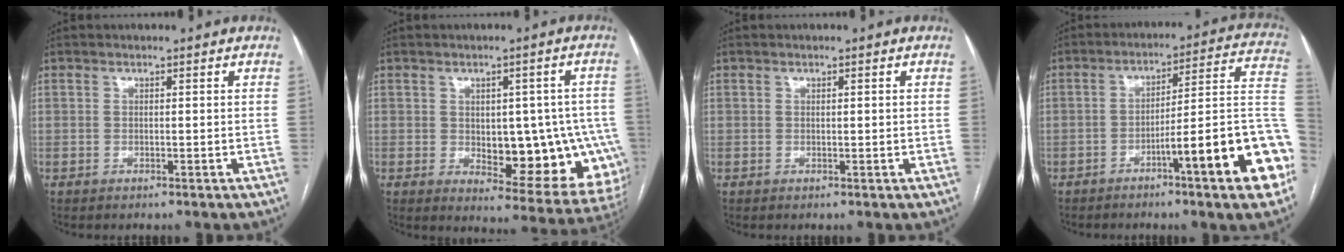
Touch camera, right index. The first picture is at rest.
{"total": 15.4, "force": [-2.1, 7.4, 13.4], "torque": [-0.119, 0.016, -0.005]}
{"total": 0.6, "force": [0.1, 0.0, 0.6], "torque": [-0.009, 0.001, 0.003]}
{"total": 17.9, "force": [-7.3, 0.9, 16.3], "torque": [-0.154, 0.024, -0.102]}